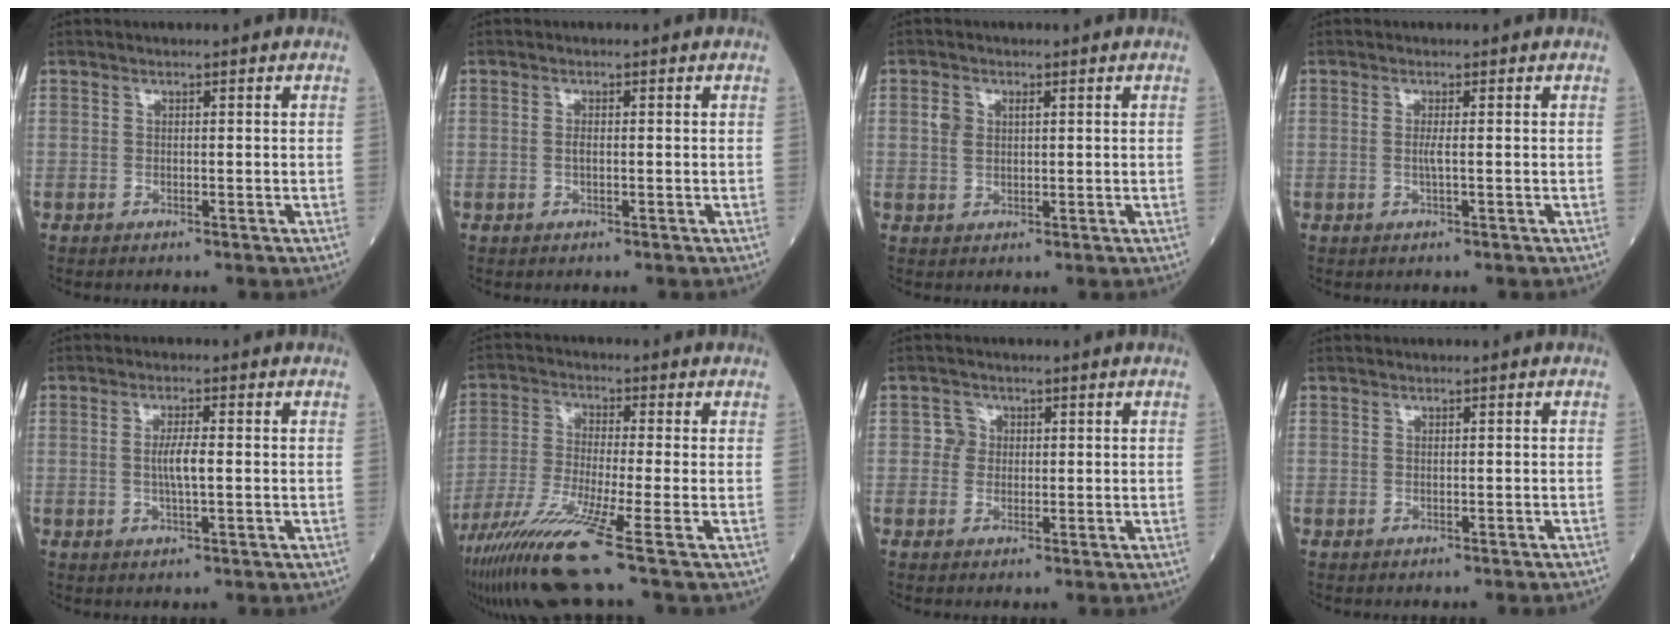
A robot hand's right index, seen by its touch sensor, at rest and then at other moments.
{"total": 0.8, "force": [-0.1, 0.2, 0.8], "torque": [-0.018, 0.000, -0.001]}
{"total": 2.7, "force": [0.8, 1.8, 1.8], "torque": [-0.040, 0.011, 0.018]}
{"total": 1.1, "force": [-0.1, -0.2, 1.1], "torque": [-0.027, -0.001, -0.004]}
{"total": 3.3, "force": [-0.1, 0.3, 3.3], "torque": [-0.064, -0.002, -0.002]}
{"total": 12.1, "force": [-7.8, -1.8, 9.1], "torque": [-0.179, -0.040, -0.145]}
{"total": 2.1, "force": [0.3, 2.0, 0.4], "torque": [0.000, 0.002, 0.001]}
{"total": 1.1, "force": [-0.9, -0.3, 0.4], "torque": [-0.005, 0.002, -0.011]}